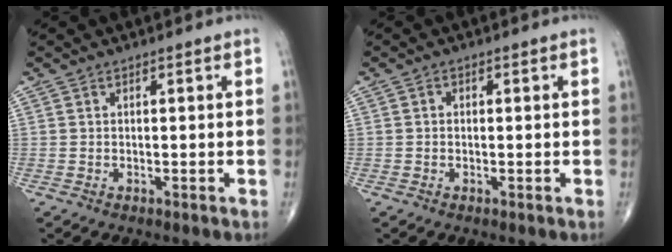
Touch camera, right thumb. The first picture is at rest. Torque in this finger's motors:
{"motor_torque": [-0.18, -0.02, 0.19, 0.07, -0.01]}